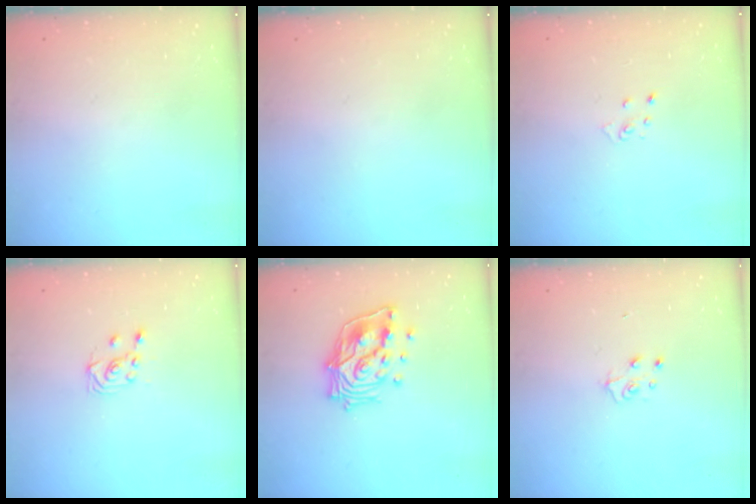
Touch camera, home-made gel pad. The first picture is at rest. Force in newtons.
{"total": 0.0}
{"total": 2.8, "press": 2.8, "slide": 0.3}
{"total": 2.7, "press": 2.4, "slide": 1.3}
{"total": 15.1, "press": 15.0, "slide": 2.0}
{"total": 5.1, "press": 5.1, "slide": 0.5}